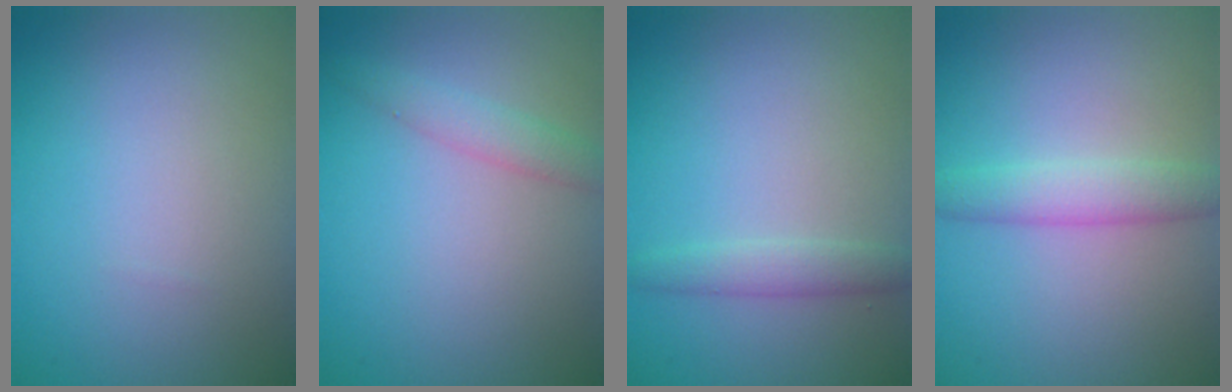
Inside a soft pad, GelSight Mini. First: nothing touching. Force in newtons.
{"total": 1.9, "press": 1.9, "slide": 0.2}
{"total": 1.9, "press": 1.8, "slide": 0.1}
{"total": 2.9, "press": 2.9, "slide": 0.1}